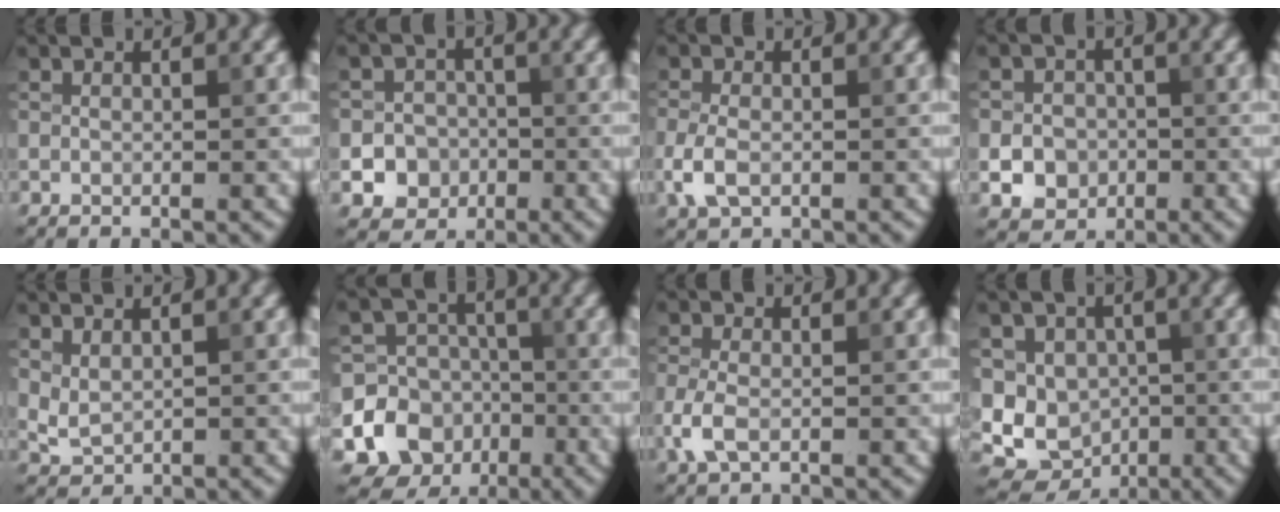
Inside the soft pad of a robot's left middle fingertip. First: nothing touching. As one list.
[{"total": 5.4, "force": [-2.0, 4.8, 1.2], "torque": [0.006, -0.003, -0.050]}, {"total": 2.9, "force": [-0.9, 1.8, 2.1], "torque": [-0.051, -0.005, -0.021]}, {"total": 4.4, "force": [-1.2, 4.0, 1.5], "torque": [-0.007, 0.001, -0.033]}, {"total": 1.5, "force": [0.8, 0.8, 0.9], "torque": [-0.020, -0.004, 0.024]}, {"total": 12.4, "force": [-4.7, 11.2, 2.6], "torque": [-0.056, -0.029, -0.087]}, {"total": 2.8, "force": [-0.9, 1.5, 2.1], "torque": [-0.054, -0.003, -0.024]}, {"total": 8.4, "force": [-1.1, 7.7, 3.3], "torque": [-0.049, 0.008, -0.033]}]